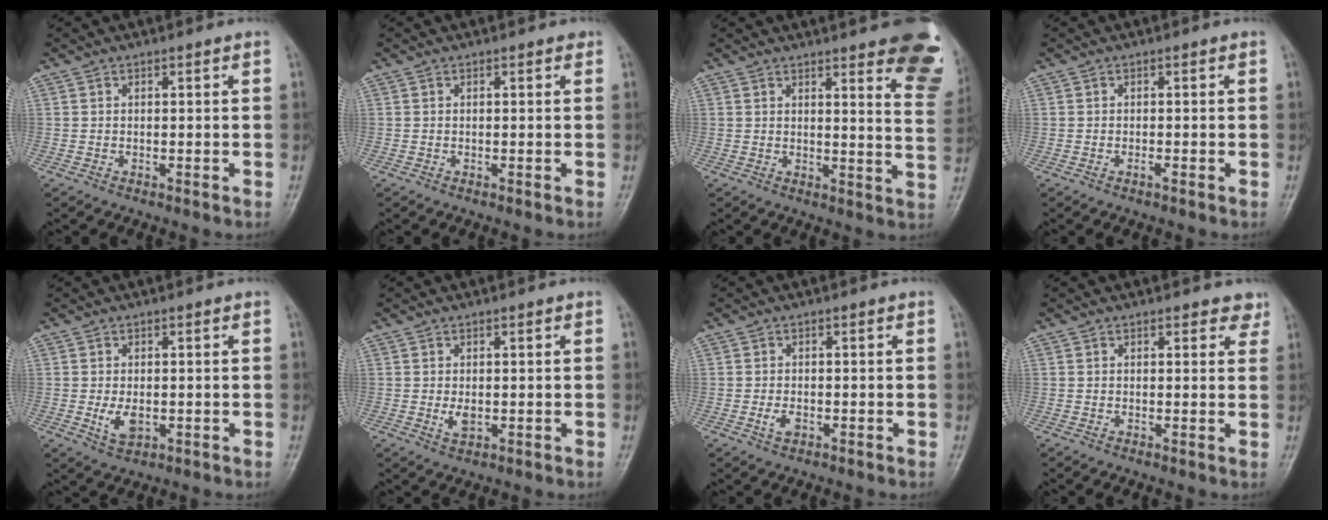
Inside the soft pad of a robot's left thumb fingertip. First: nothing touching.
{"total": 0.0}
{"total": 17.9, "force": [12.0, 4.0, 12.6], "torque": [-0.128, -0.063, 0.126]}
{"total": 0.6, "force": [-0.3, 0.1, 0.5], "torque": [-0.009, -0.001, -0.006]}
{"total": 3.9, "force": [-0.5, 2.4, 3.0], "torque": [-0.052, -0.007, -0.004]}
{"total": 2.4, "force": [0.0, 1.5, 1.9], "torque": [-0.032, -0.007, 0.004]}
{"total": 2.1, "force": [-0.7, 1.2, 1.5], "torque": [-0.031, -0.001, -0.013]}
{"total": 2.9, "force": [2.3, 1.5, 0.9], "torque": [0.020, -0.010, 0.016]}